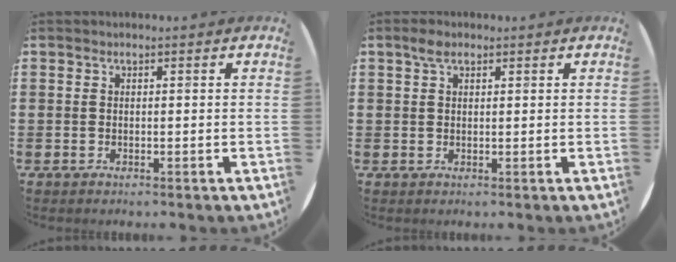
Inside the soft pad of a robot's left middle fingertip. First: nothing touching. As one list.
[{"total": 2.1, "force": [1.4, 1.2, 1.1], "torque": [-0.018, 0.002, 0.023]}]